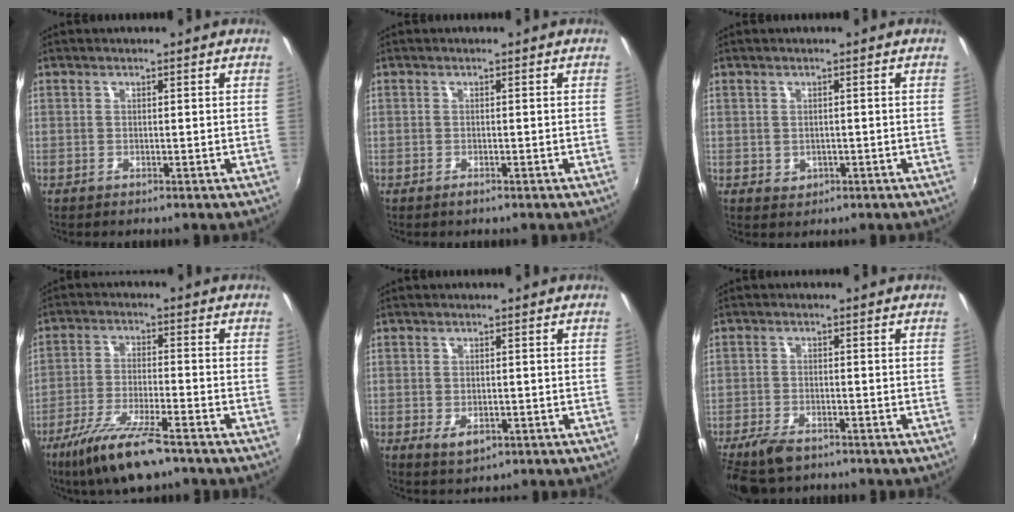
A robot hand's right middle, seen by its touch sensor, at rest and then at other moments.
{"total": 1.2, "force": [-0.9, 0.4, 0.7], "torque": [-0.011, -0.002, -0.018]}
{"total": 1.6, "force": [-0.1, 1.5, 0.7], "torque": [-0.009, 0.002, 0.002]}
{"total": 12.4, "force": [-8.6, 2.7, 8.5], "torque": [-0.185, -0.030, -0.156]}
{"total": 3.8, "force": [-1.3, 2.2, 2.7], "torque": [-0.050, -0.009, -0.017]}
{"total": 7.2, "force": [-5.4, 2.9, 3.7], "torque": [-0.099, -0.014, -0.099]}